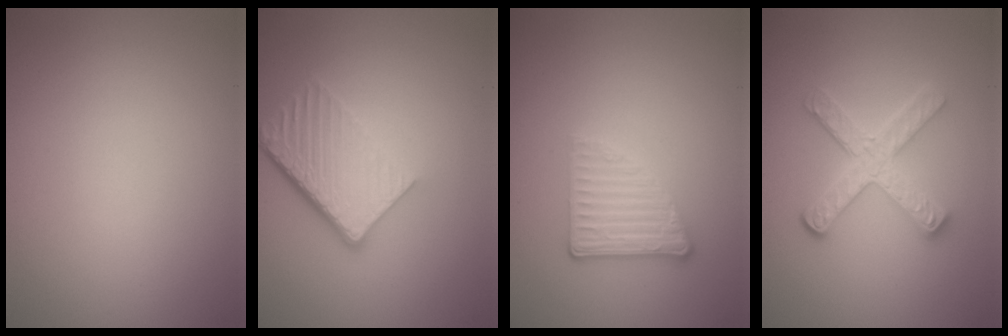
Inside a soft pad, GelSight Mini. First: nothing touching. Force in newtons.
{"total": 5.7, "press": 3.9, "slide": 4.1}
{"total": 2.7, "press": 2.3, "slide": 1.4}
{"total": 3.6, "press": 3.1, "slide": 1.8}